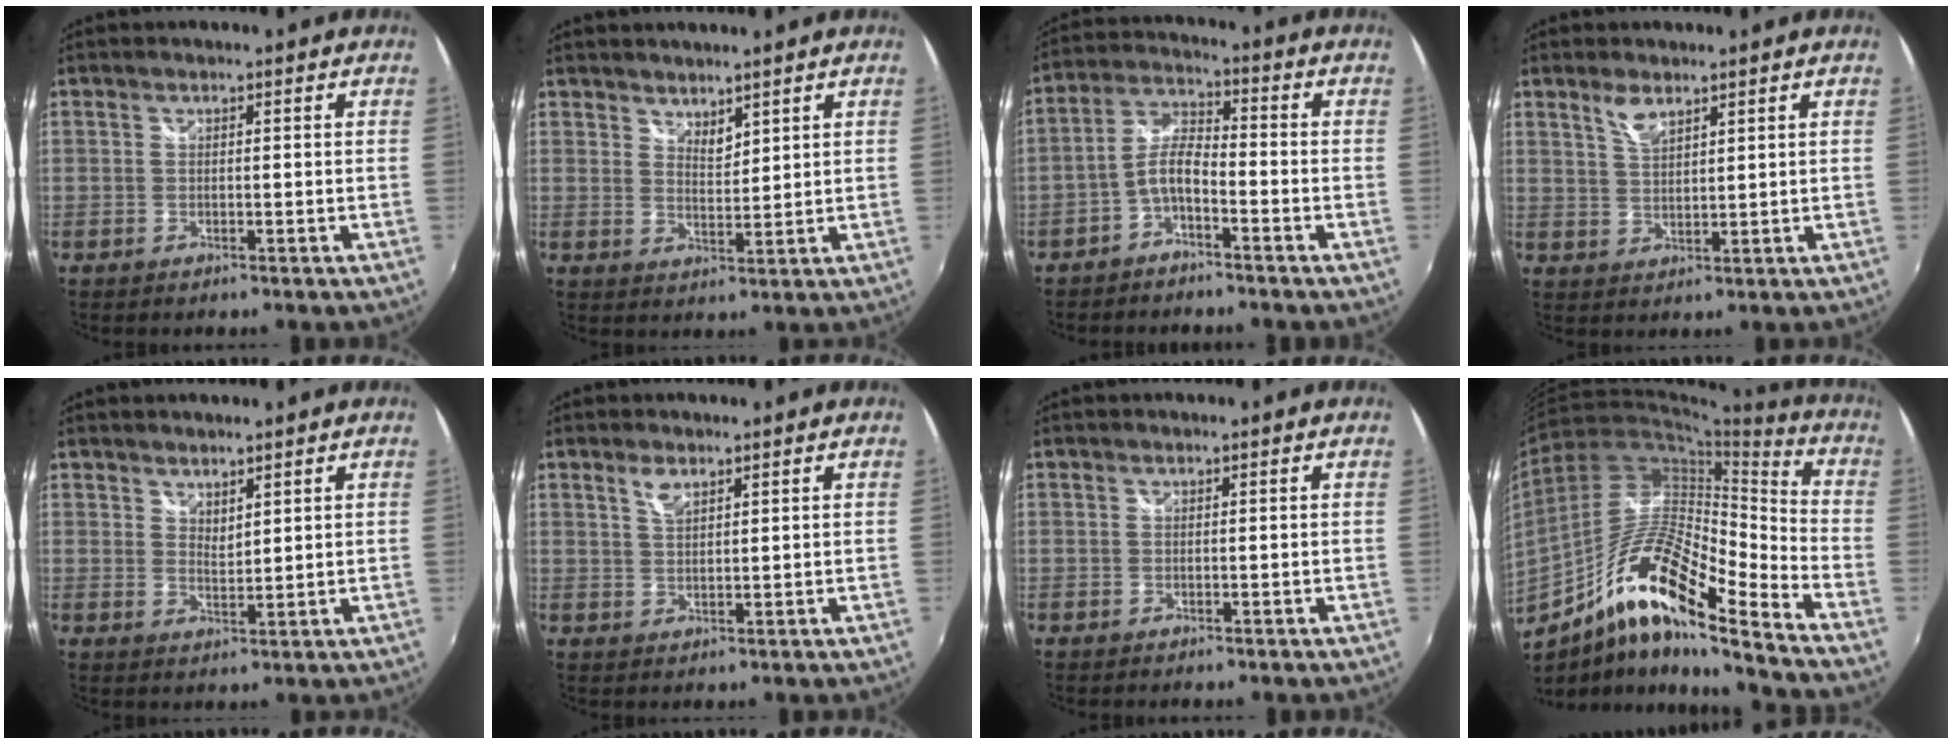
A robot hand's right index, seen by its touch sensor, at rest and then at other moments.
{"total": 3.2, "force": [2.9, 1.1, 1.0], "torque": [-0.013, -0.002, 0.050]}
{"total": 5.5, "force": [-3.1, 1.8, 4.1], "torque": [-0.100, 0.017, -0.063]}
{"total": 3.7, "force": [2.7, 1.2, 2.3], "torque": [-0.042, -0.001, 0.050]}
{"total": 2.6, "force": [2.2, 0.9, 1.1], "torque": [-0.016, -0.001, 0.039]}
{"total": 2.8, "force": [1.8, 1.1, 1.8], "torque": [-0.031, 0.001, 0.033]}
{"total": 0.0}
{"total": 18.1, "force": [-10.8, 3.4, 14.1], "torque": [-0.261, 0.001, -0.213]}